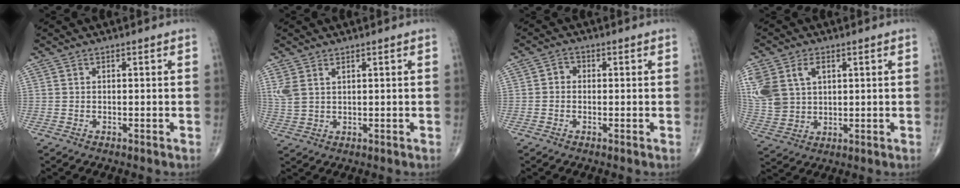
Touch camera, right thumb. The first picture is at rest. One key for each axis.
{"total": 3.6, "fx": 1.8, "fy": 1.8, "fz": 2.5, "tx": -0.064, "ty": 0.002, "tz": 0.048}
{"total": 2.0, "fx": -0.1, "fy": 1.7, "fz": 1.0, "tx": -0.005, "ty": 0.007, "tz": -0.010}
{"total": 13.8, "fx": 4.5, "fy": 9.9, "fz": 8.5, "tx": -0.199, "ty": 0.004, "tz": 0.101}